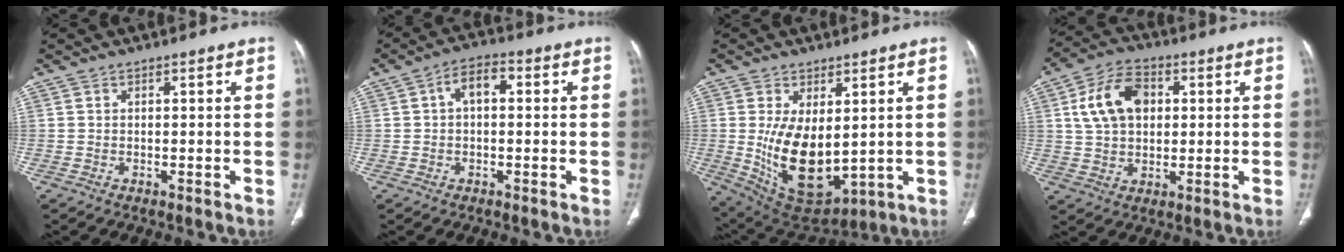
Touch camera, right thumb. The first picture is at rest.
{"total": 5.2, "force": [0.7, 2.9, 4.3], "torque": [-0.067, 0.017, 0.003]}
{"total": 14.3, "force": [0.5, 7.8, 12.0], "torque": [-0.192, -0.024, 0.039]}
{"total": 11.8, "force": [2.7, 8.0, 8.2], "torque": [-0.134, 0.010, 0.045]}